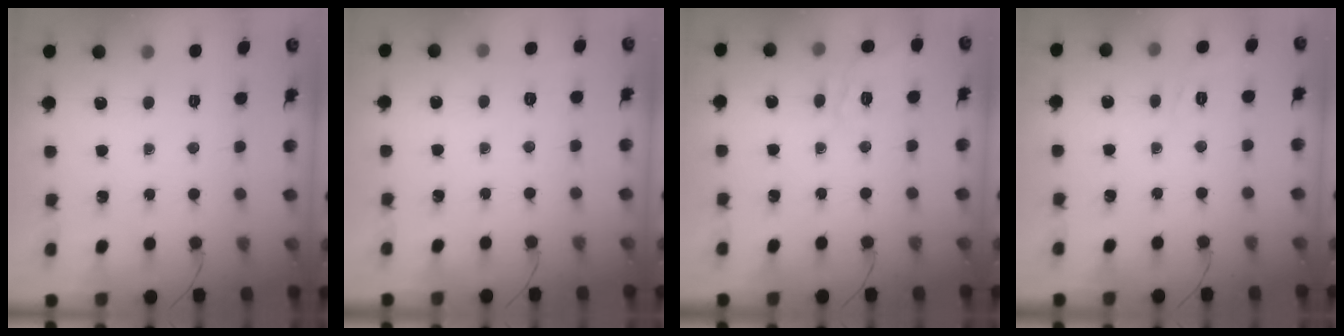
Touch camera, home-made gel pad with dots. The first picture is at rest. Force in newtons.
{"total": 1.8, "press": 0.5, "slide": 1.7}
{"total": 4.5, "press": 4.4, "slide": 1.1}
{"total": 2.2, "press": 0.7, "slide": 2.1}